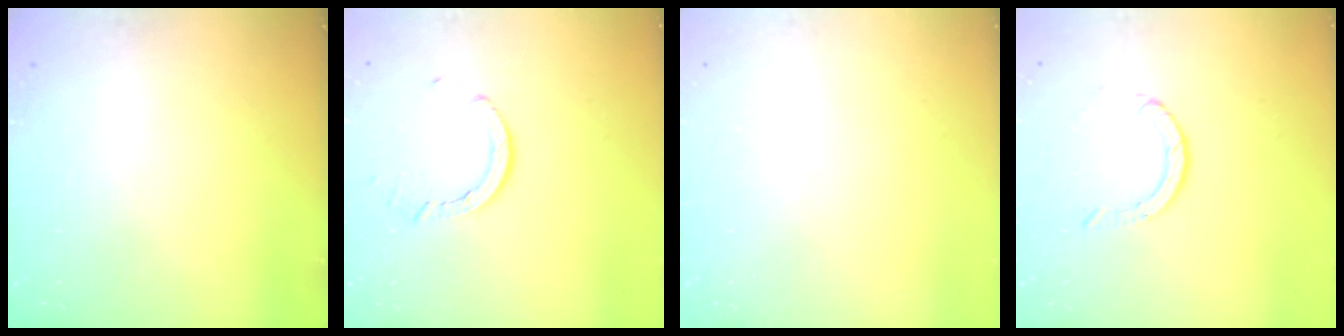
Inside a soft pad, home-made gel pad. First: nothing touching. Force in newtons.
{"total": 4.9, "press": 4.9, "slide": 0.5}
{"total": 0.0}
{"total": 2.2, "press": 2.2, "slide": 0.2}